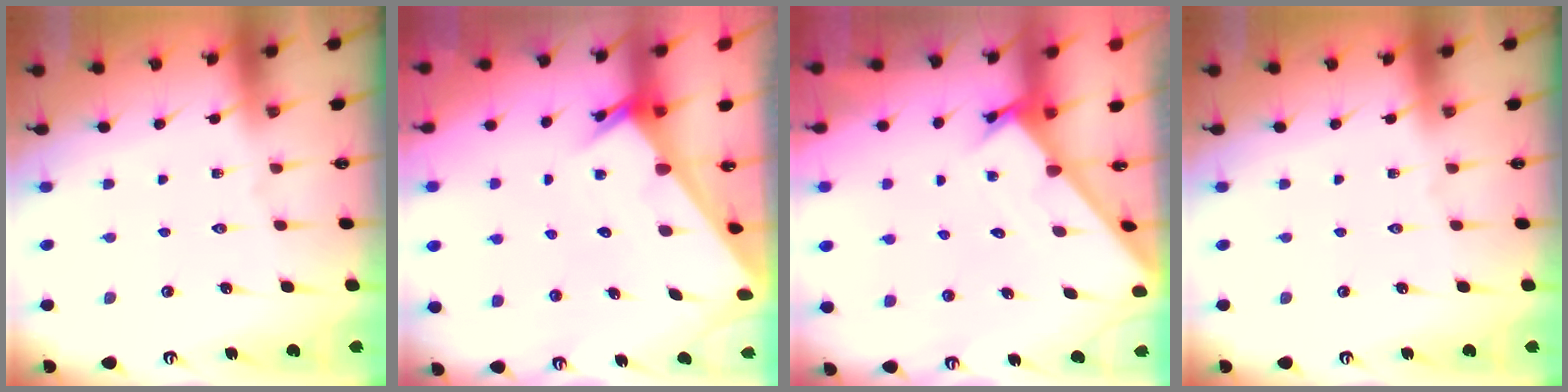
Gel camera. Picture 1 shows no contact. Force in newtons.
{"total": 2.1, "press": 2.1, "slide": 0.1}
{"total": 1.7, "press": 1.7, "slide": 0.1}
{"total": 0.0}